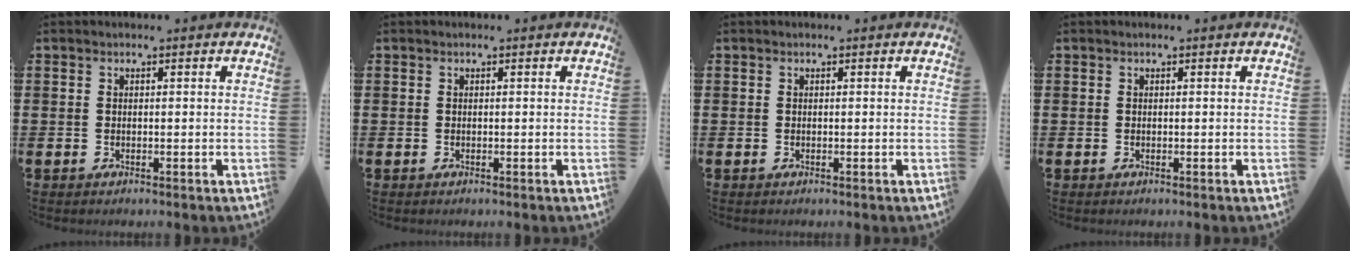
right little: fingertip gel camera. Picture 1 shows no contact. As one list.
[{"total": 0.0}, {"total": 0.0}, {"total": 0.0}]